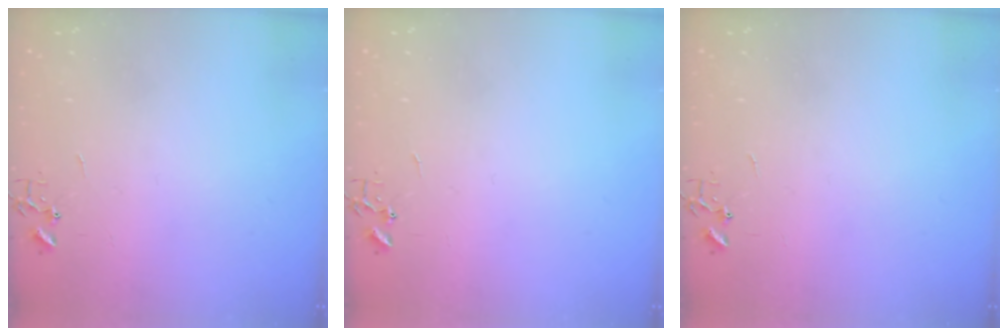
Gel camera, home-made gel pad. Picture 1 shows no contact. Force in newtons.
{"total": 0.0}
{"total": 0.0}